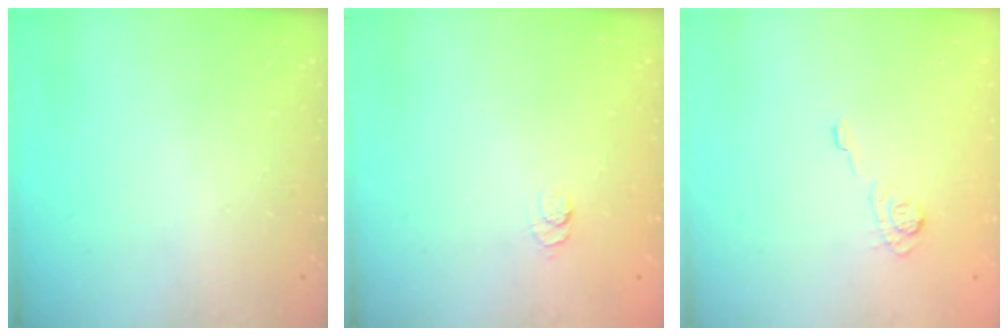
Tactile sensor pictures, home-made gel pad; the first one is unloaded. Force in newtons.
{"total": 2.4, "press": 2.0, "slide": 1.4}
{"total": 5.0, "press": 4.8, "slide": 1.4}